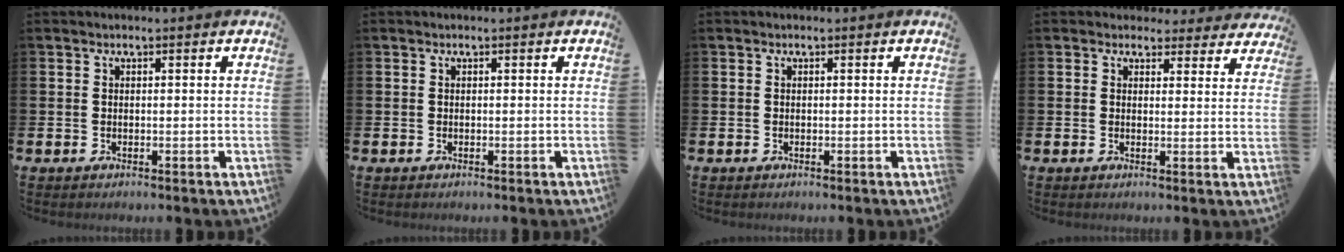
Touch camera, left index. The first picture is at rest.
{"total": 0.0}
{"total": 0.0}
{"total": 3.2, "force": [2.9, 1.4, 0.0], "torque": [0.003, -0.014, 0.048]}